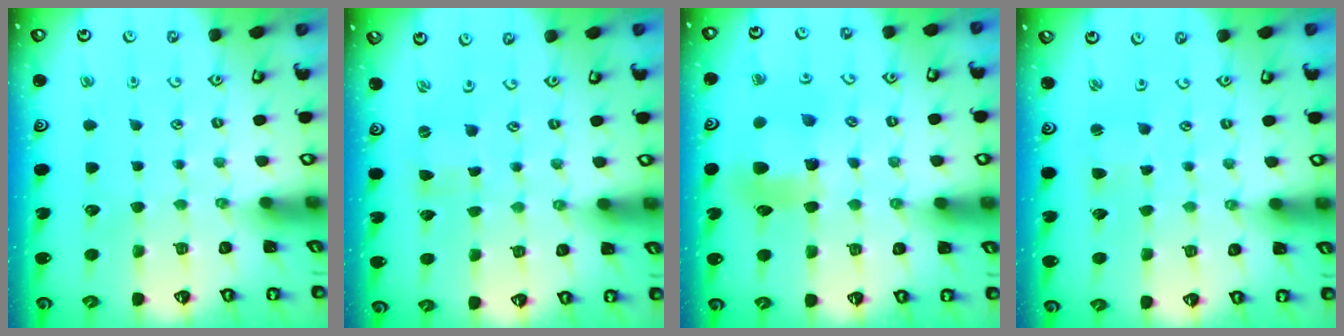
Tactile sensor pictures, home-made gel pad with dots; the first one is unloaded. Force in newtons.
{"total": 0.0}
{"total": 9.0, "press": 8.9, "slide": 1.1}
{"total": 1.2, "press": 1.1, "slide": 0.1}